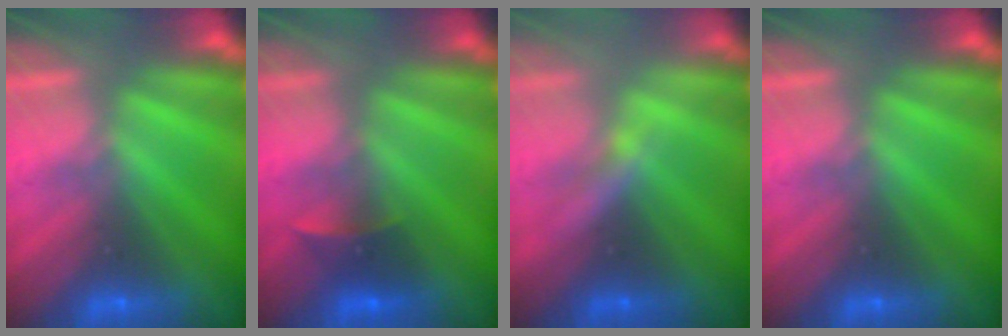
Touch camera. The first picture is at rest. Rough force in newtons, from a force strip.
{"total": 1.8}
{"total": 2.1}
{"total": 0.0}